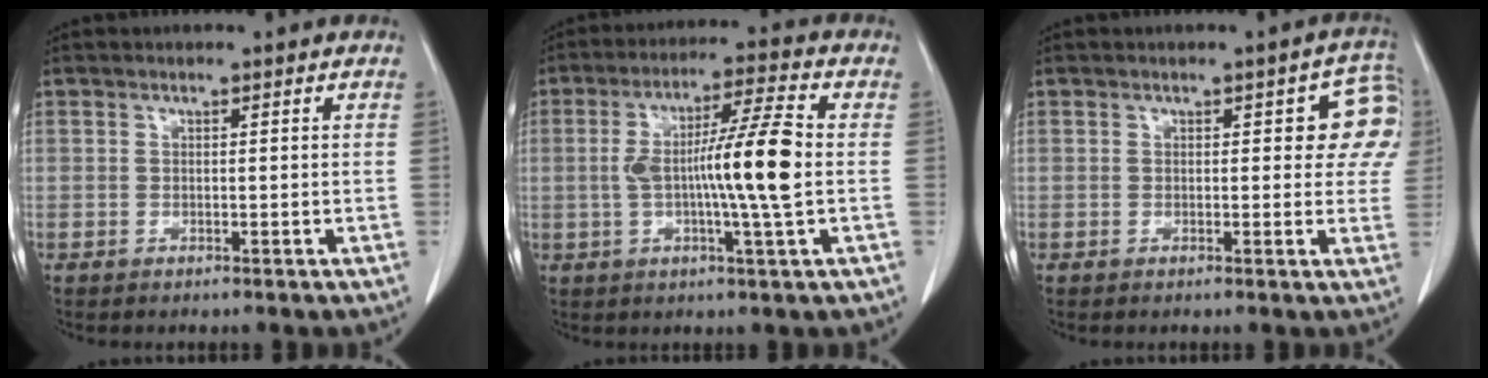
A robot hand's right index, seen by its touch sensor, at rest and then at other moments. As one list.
[{"total": 11.9, "force": [-0.4, -0.4, 11.8], "torque": [-0.211, 0.006, -0.014]}, {"total": 6.7, "force": [2.0, 3.2, 5.6], "torque": [-0.036, 0.015, 0.015]}]